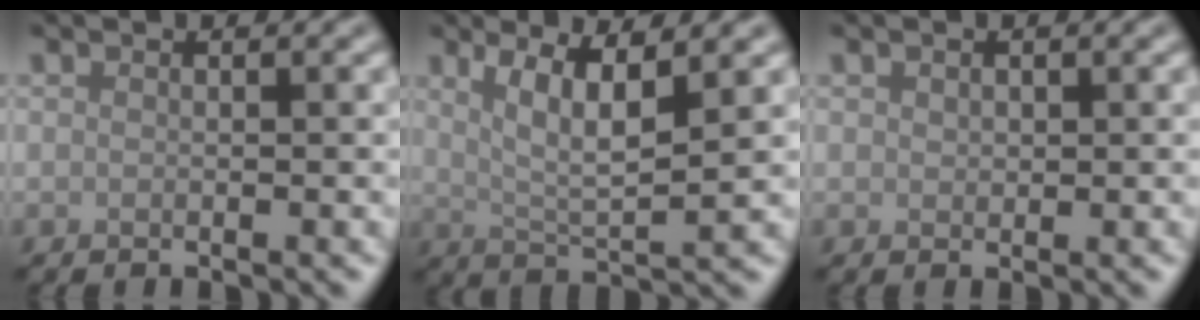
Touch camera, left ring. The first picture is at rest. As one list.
[{"total": 4.7, "force": [1.8, 1.0, 4.3], "torque": [-0.078, -0.007, 0.036]}, {"total": 0.6, "force": [0.3, 0.5, 0.2], "torque": [-0.005, -0.002, 0.006]}]